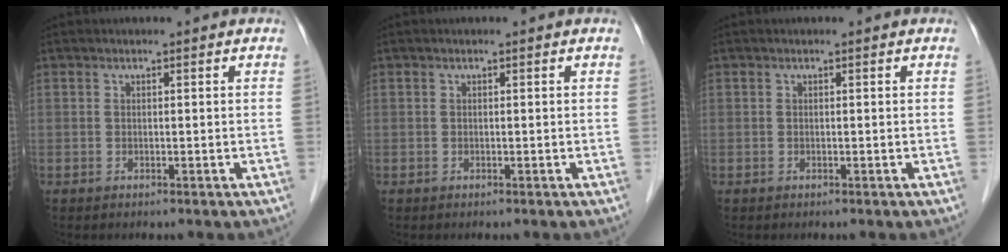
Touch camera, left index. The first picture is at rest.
{"total": 0.0}
{"total": 0.0}